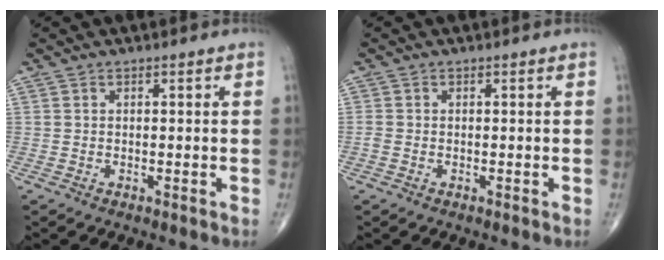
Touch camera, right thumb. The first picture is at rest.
{"total": 0.9, "force": [-0.3, 0.6, 0.6], "torque": [-0.015, -0.001, -0.006]}